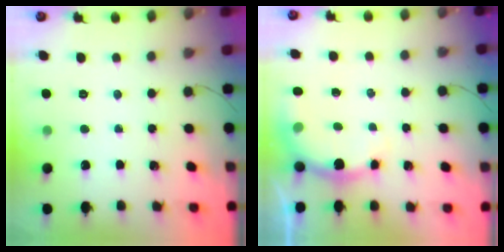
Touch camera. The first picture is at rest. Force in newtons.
{"total": 5.2, "press": 5.2, "slide": 0.5}